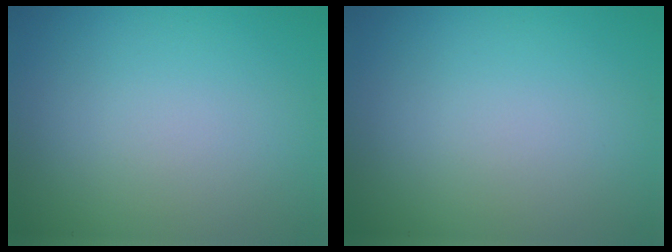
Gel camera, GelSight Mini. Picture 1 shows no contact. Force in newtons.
{"total": 0.0}